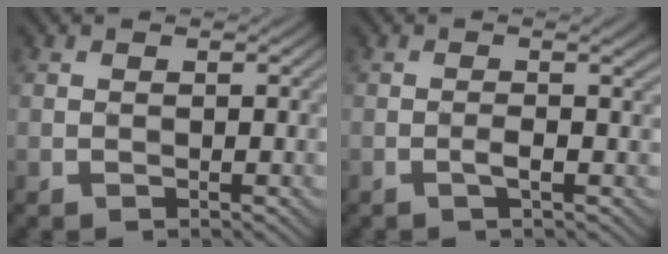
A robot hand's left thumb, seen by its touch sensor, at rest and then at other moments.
{"total": 2.4, "force": [-0.5, 0.0, 2.4], "torque": [-0.042, 0.006, -0.013]}